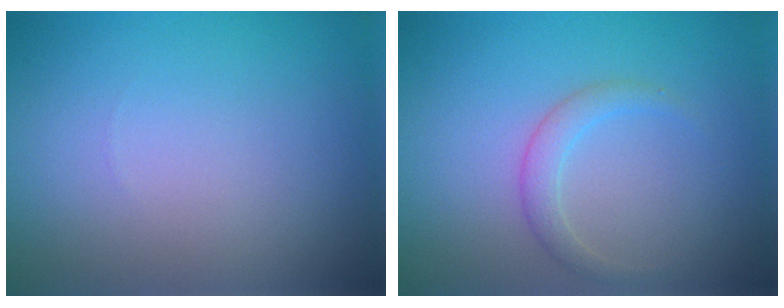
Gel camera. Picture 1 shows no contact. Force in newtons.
{"total": 1.7, "press": 1.7, "slide": 0.1}